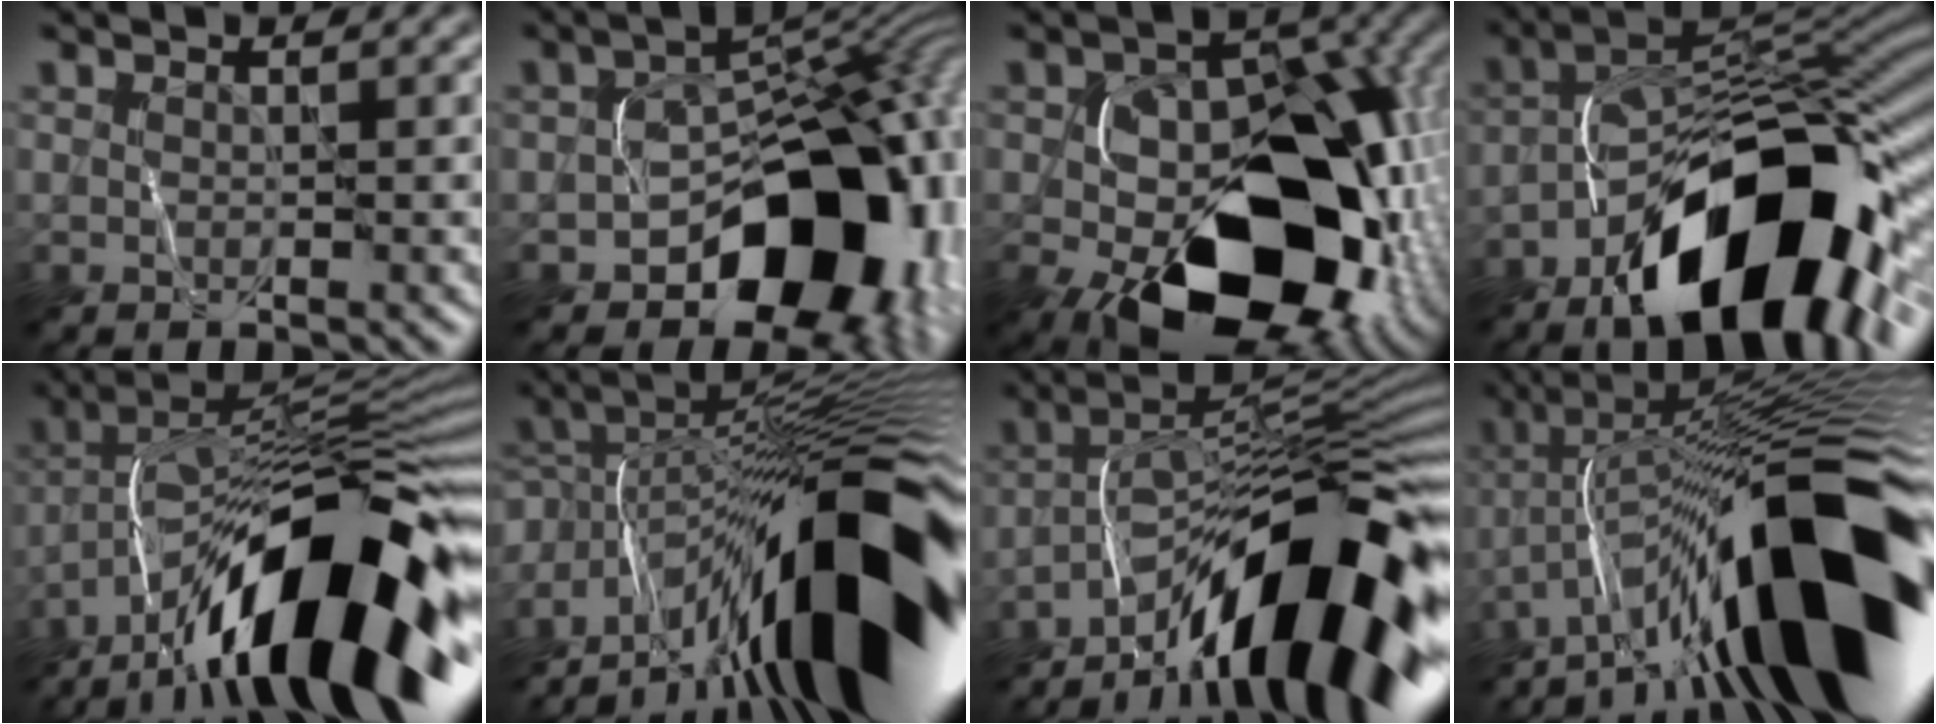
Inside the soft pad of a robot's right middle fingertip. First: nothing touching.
{"total": 14.8, "force": [-6.7, 9.3, 9.4], "torque": [-0.097, -0.003, -0.115]}
{"total": 15.3, "force": [-5.4, 9.1, 11.0], "torque": [-0.140, -0.014, -0.088]}
{"total": 15.4, "force": [-7.8, 6.7, 11.5], "torque": [-0.151, 0.012, -0.144]}
{"total": 16.9, "force": [-8.7, 5.0, 13.6], "torque": [-0.208, 0.034, -0.164]}
{"total": 16.8, "force": [-7.2, 4.9, 14.4], "torque": [-0.199, 0.041, -0.139]}
{"total": 15.1, "force": [-8.7, 3.7, 11.8], "torque": [-0.178, 0.016, -0.157]}
{"total": 17.5, "force": [-7.2, 4.0, 15.5], "torque": [-0.210, 0.042, -0.130]}